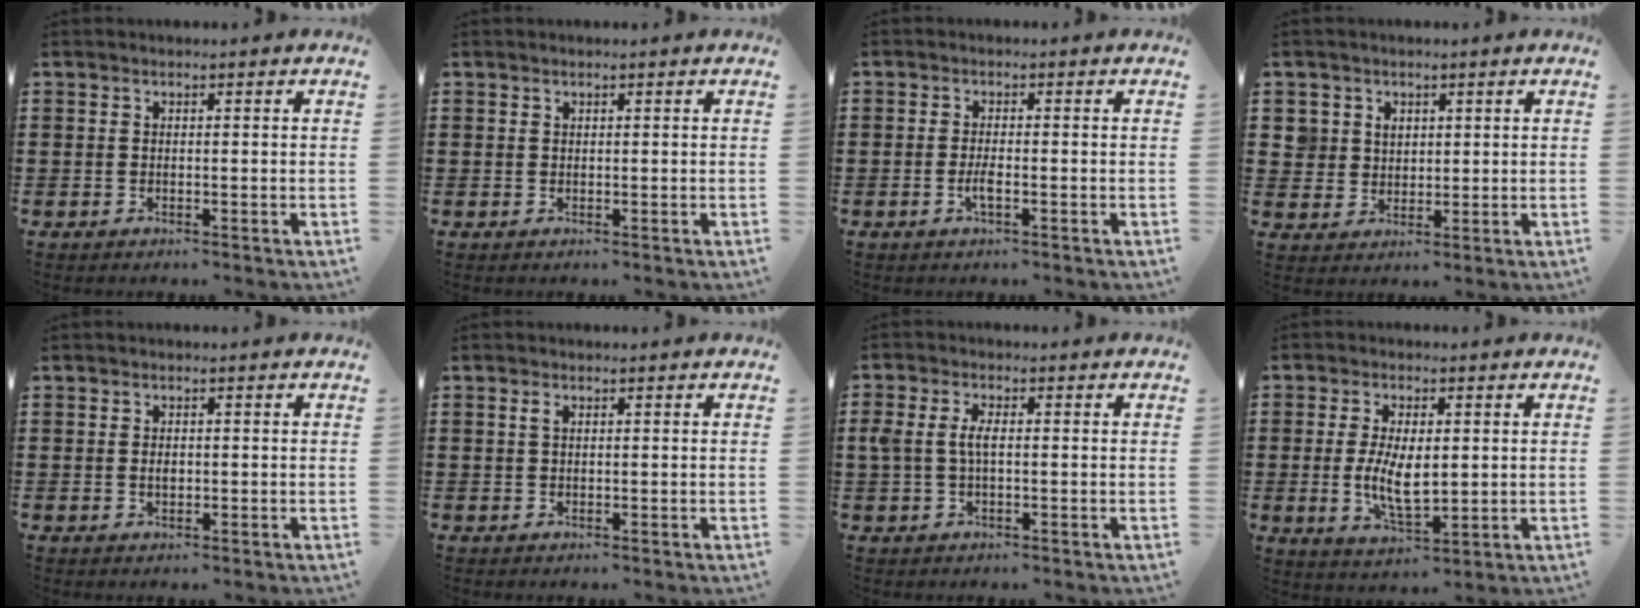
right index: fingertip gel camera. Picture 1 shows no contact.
{"total": 0.0}
{"total": 2.3, "force": [-0.9, 0.2, 2.1], "torque": [-0.045, -0.006, -0.019]}
{"total": 3.9, "force": [1.7, 3.5, 0.5], "torque": [-0.025, 0.015, 0.031]}
{"total": 1.2, "force": [-0.1, 0.6, 1.0], "torque": [-0.022, 0.003, -0.002]}
{"total": 0.8, "force": [0.3, 0.4, 0.7], "torque": [-0.016, 0.002, 0.005]}
{"total": 3.4, "force": [0.1, 1.6, 3.0], "torque": [-0.081, -0.002, -0.007]}
{"total": 7.1, "force": [-0.2, 3.2, 6.3], "torque": [-0.129, 0.001, -0.004]}